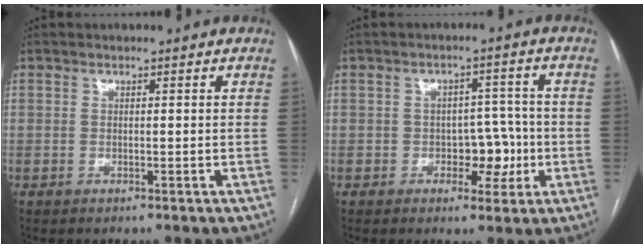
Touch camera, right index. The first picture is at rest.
{"total": 5.5, "force": [-1.5, 3.5, 4.0], "torque": [-0.047, 0.018, -0.018]}